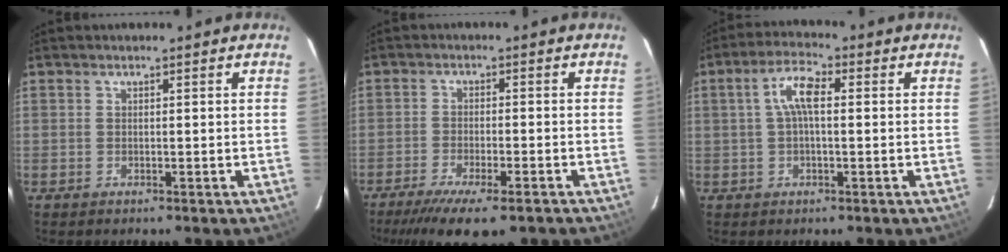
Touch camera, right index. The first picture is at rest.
{"total": 12.7, "force": [-9.7, 2.8, 7.7], "torque": [-0.161, -0.044, -0.154]}
{"total": 5.7, "force": [0.8, 1.9, 5.3], "torque": [-0.105, 0.016, 0.013]}